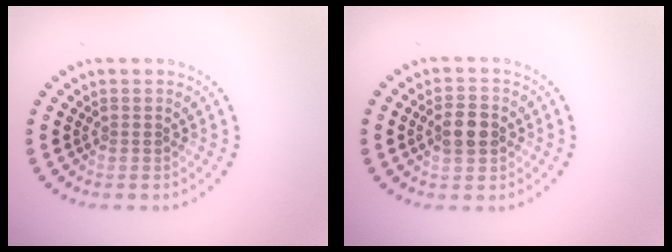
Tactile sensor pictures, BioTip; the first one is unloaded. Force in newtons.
{"total": 3.1, "press": 3.1, "slide": 0.2}